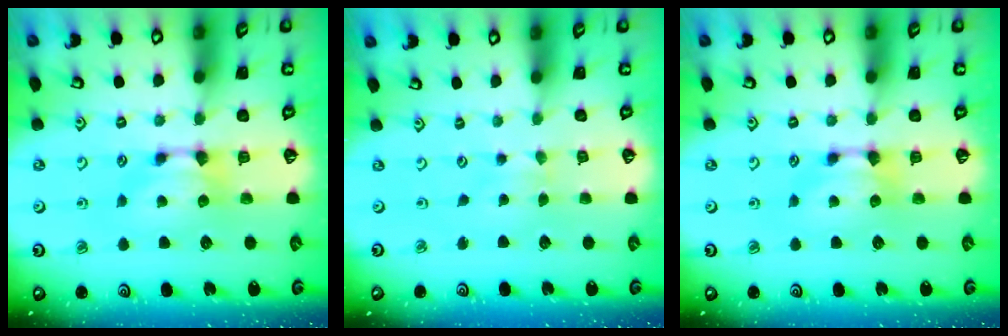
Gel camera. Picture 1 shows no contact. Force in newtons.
{"total": 2.0, "press": 2.0, "slide": 0.1}
{"total": 0.0}